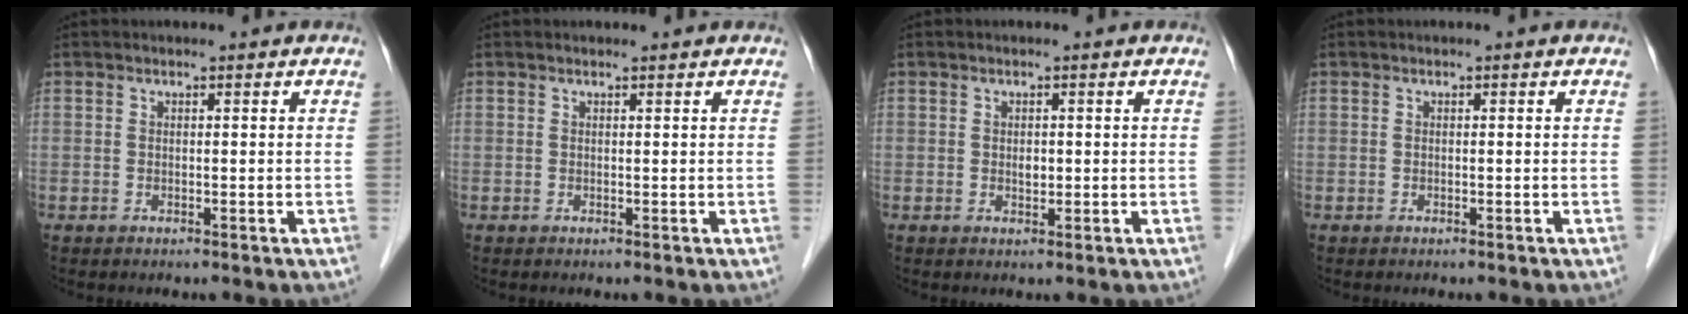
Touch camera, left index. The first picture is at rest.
{"total": 0.9, "force": [0.9, 0.1, 0.1], "torque": [-0.010, 0.004, 0.012]}
{"total": 1.0, "force": [0.1, 0.7, 0.7], "torque": [-0.011, -0.001, 0.001]}
{"total": 0.0}